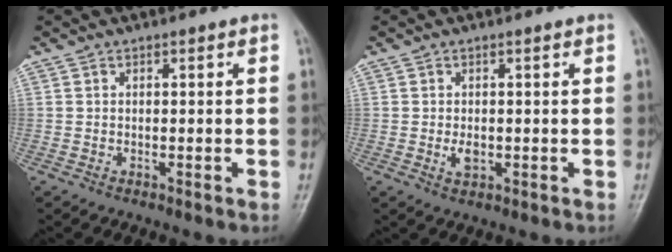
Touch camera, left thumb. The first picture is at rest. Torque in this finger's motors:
{"motor_torque": [-0.11, 0.14, 0.48, -0.02, 0.00]}